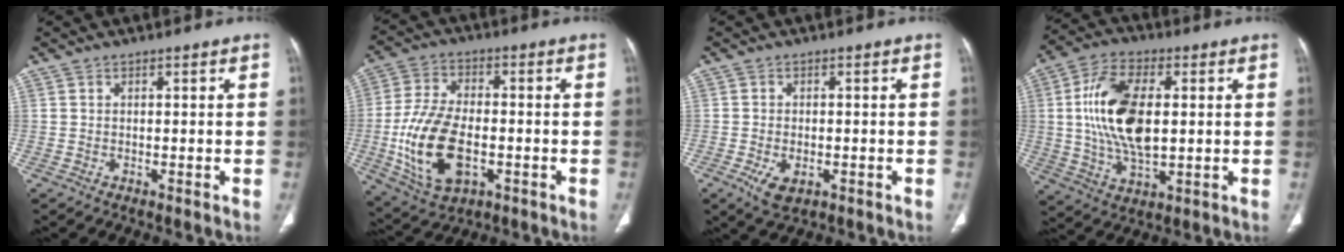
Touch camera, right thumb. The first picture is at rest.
{"total": 16.2, "force": [-3.4, 9.2, 12.9], "torque": [-0.250, 0.007, -0.053]}
{"total": 4.7, "force": [-1.8, 2.7, 3.4], "torque": [-0.062, 0.000, -0.022]}
{"total": 16.4, "force": [1.7, 8.5, 13.9], "torque": [-0.267, 0.000, 0.034]}